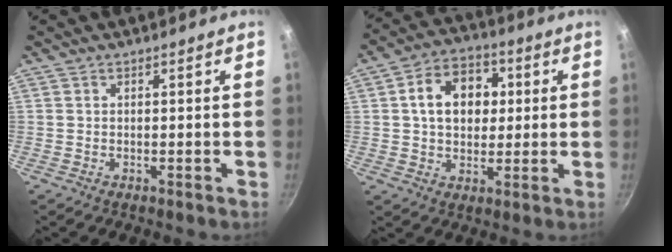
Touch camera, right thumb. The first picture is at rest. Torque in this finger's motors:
{"motor_torque": [0.37, 2.53, 1.20, -0.06, 0.12]}